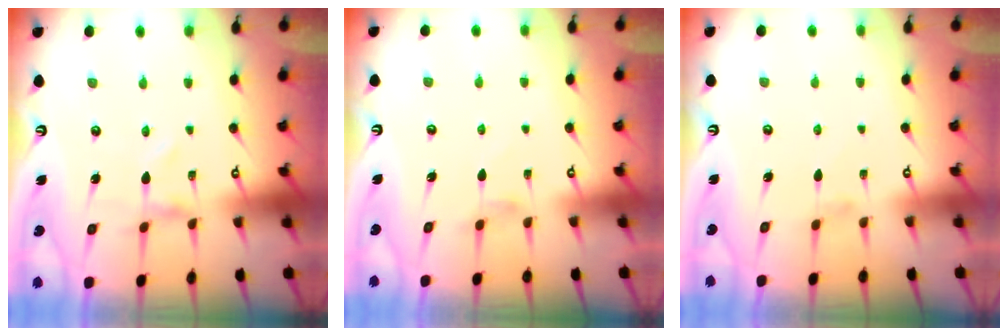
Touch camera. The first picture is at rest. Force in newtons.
{"total": 0.9, "press": 0.9, "slide": 0.3}
{"total": 0.5, "press": 0.4, "slide": 0.2}